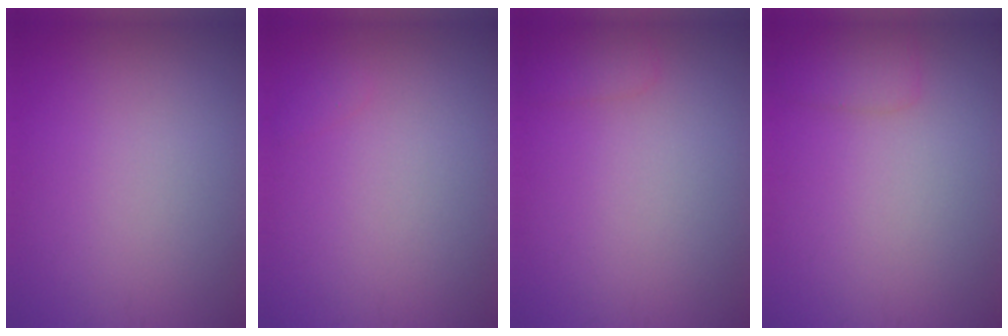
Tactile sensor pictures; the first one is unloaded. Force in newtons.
{"total": 0.5, "press": 0.5, "slide": 0.0}
{"total": 1.3, "press": 1.3, "slide": 0.1}
{"total": 1.6, "press": 1.6, "slide": 0.1}